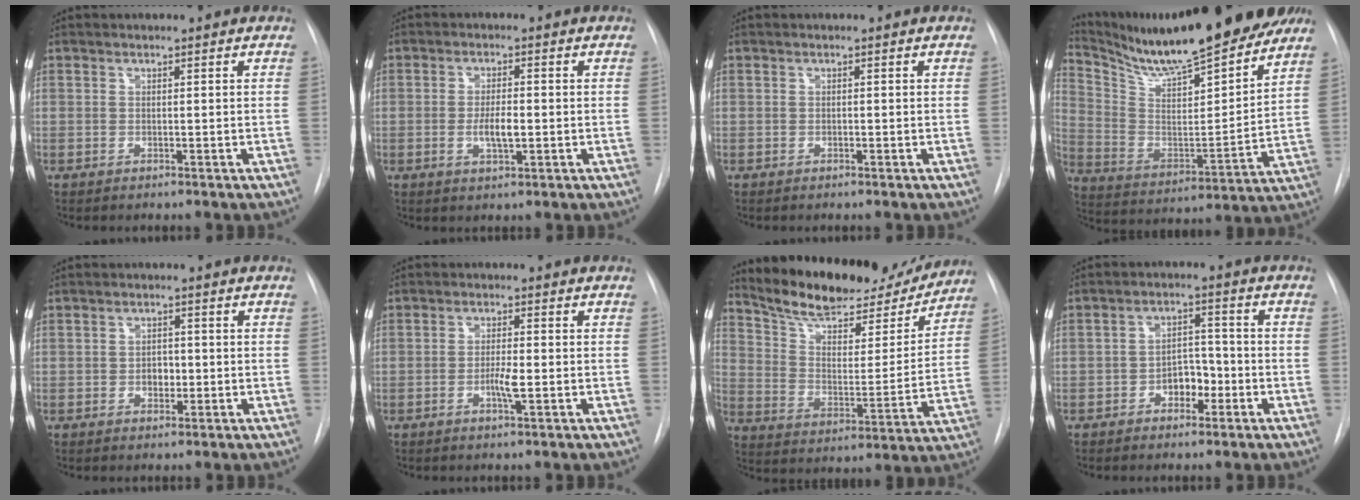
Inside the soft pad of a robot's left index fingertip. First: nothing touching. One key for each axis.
{"total": 4.1, "fx": -1.1, "fy": 1.1, "fz": 3.8, "tx": -0.070, "ty": -0.006, "tz": -0.017}
{"total": 0.5, "fx": -0.5, "fy": 0.1, "fz": 0.1, "tx": 0.000, "ty": -0.004, "tz": -0.011}
{"total": 22.8, "fx": 19.8, "fy": 2.7, "fz": 10.9, "tx": -0.186, "ty": -0.028, "tz": 0.308}
{"total": 2.4, "fx": -0.8, "fy": 1.6, "fz": 1.6, "tx": -0.021, "ty": 0.000, "tz": -0.012}
{"total": 3.2, "fx": -1.3, "fy": 0.3, "fz": 2.9, "tx": -0.054, "ty": -0.006, "tz": -0.023}
{"total": 20.3, "fx": 18.2, "fy": 5.2, "fz": 7.4, "tx": -0.115, "ty": -0.021, "tz": 0.272}
{"total": 4.8, "fx": -2.5, "fy": 2.9, "fz": 3.0, "tx": -0.043, "ty": 0.011, "tz": -0.043}